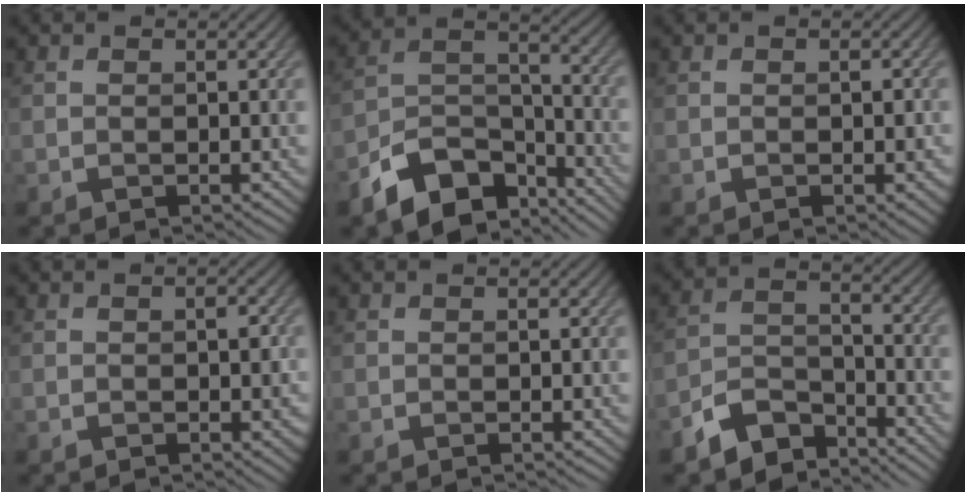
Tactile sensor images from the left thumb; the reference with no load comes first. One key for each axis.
{"total": 11.7, "fx": -8.3, "fy": 5.6, "fz": 6.1, "tx": -0.111, "ty": -0.015, "tz": -0.154}
{"total": 1.1, "fx": -0.1, "fy": 0.6, "fz": 0.9, "tx": -0.011, "ty": -0.003, "tz": 0.000}
{"total": 1.7, "fx": -0.2, "fy": 1.1, "fz": 1.3, "tx": -0.019, "ty": -0.007, "tz": -0.001}
{"total": 0.0}
{"total": 7.2, "fx": -5.9, "fy": 3.0, "fz": 2.8, "tx": -0.058, "ty": -0.005, "tz": -0.126}